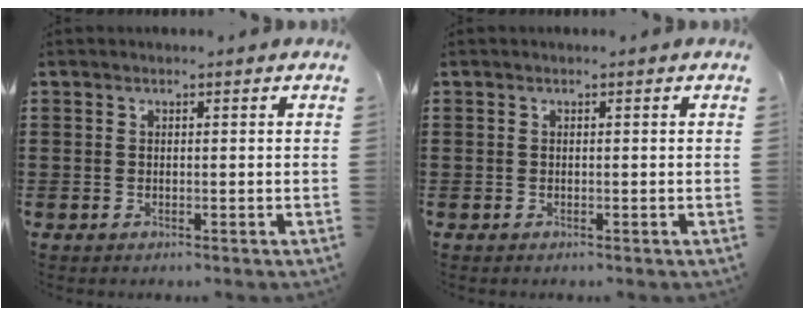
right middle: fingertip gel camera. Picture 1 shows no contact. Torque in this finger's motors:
{"motor_torque": [-0.02, -0.04, 0.15, 0.02]}